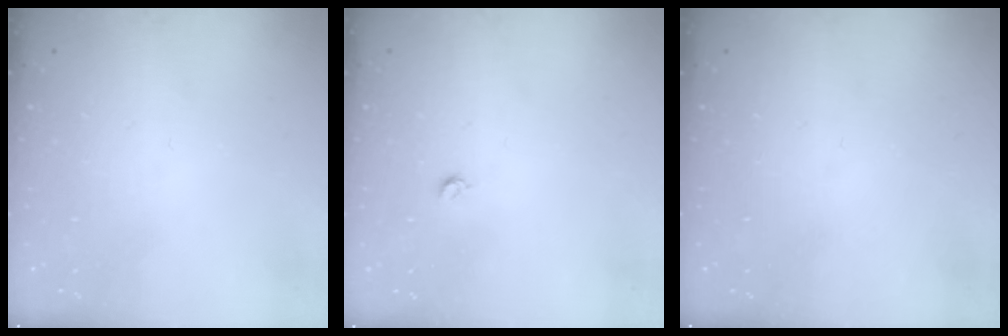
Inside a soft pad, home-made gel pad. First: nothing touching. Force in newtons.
{"total": 3.2, "press": 3.2, "slide": 0.3}
{"total": 0.0}